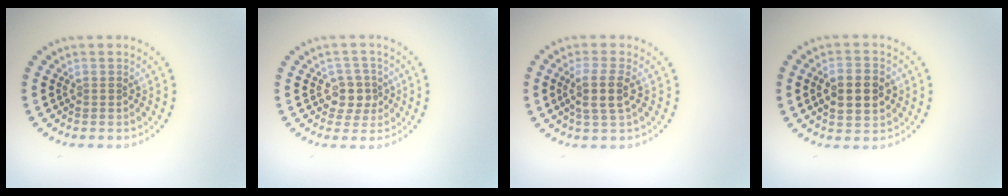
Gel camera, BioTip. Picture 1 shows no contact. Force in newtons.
{"total": 2.4, "press": 2.2, "slide": 1.1}
{"total": 2.9, "press": 2.4, "slide": 1.5}
{"total": 4.9, "press": 4.9, "slide": 0.3}